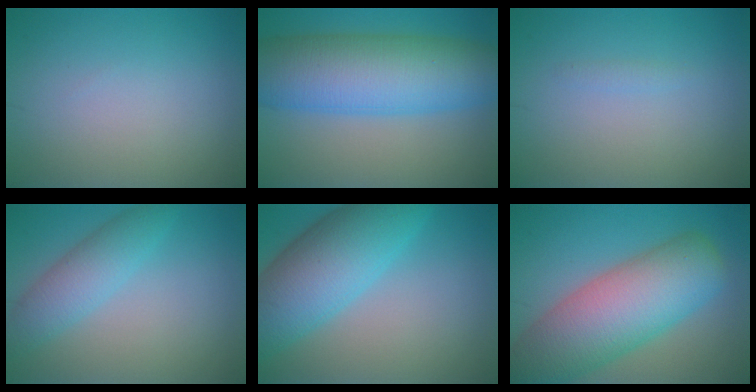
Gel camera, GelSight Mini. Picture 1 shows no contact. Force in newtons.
{"total": 11.5, "press": 11.5, "slide": 0.2}
{"total": 0.6, "press": 0.6, "slide": 0.1}
{"total": 3.8, "press": 3.8, "slide": 0.1}
{"total": 9.2, "press": 9.2, "slide": 0.3}
{"total": 10.8, "press": 10.8, "slide": 0.5}